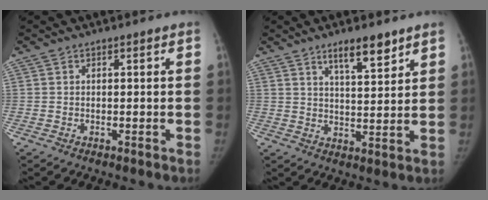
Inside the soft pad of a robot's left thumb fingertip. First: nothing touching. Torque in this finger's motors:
{"motor_torque": [0.53, -0.49, 0.78, -0.55, 0.12]}